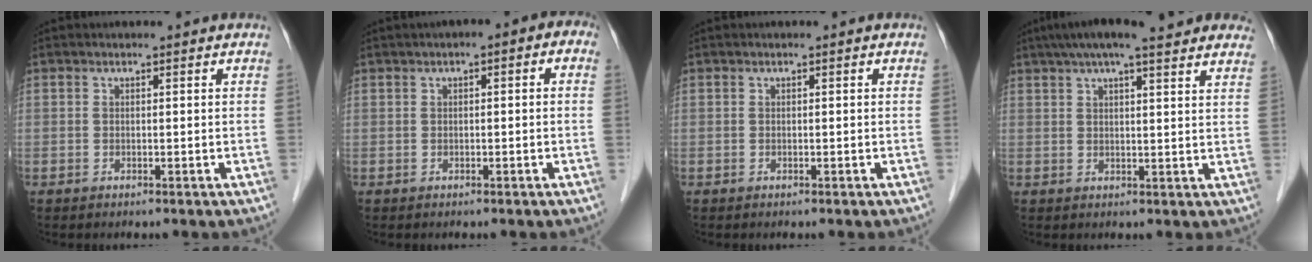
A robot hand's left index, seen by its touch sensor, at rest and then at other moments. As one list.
[{"total": 3.5, "force": [0.8, 1.1, 3.2], "torque": [-0.036, 0.024, 0.005]}, {"total": 0.0}, {"total": 15.9, "force": [12.8, 2.1, 9.3], "torque": [-0.140, 0.049, 0.167]}]